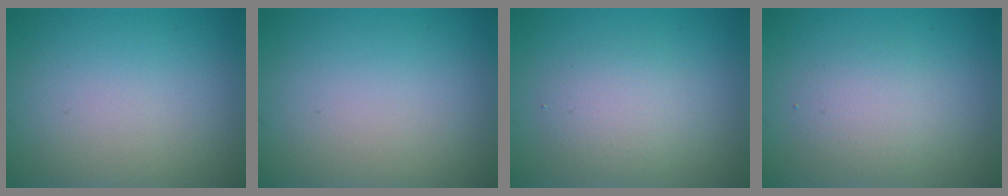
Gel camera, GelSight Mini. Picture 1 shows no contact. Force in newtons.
{"total": 0.0}
{"total": 2.6, "press": 2.6, "slide": 0.1}
{"total": 2.4, "press": 2.4, "slide": 0.2}